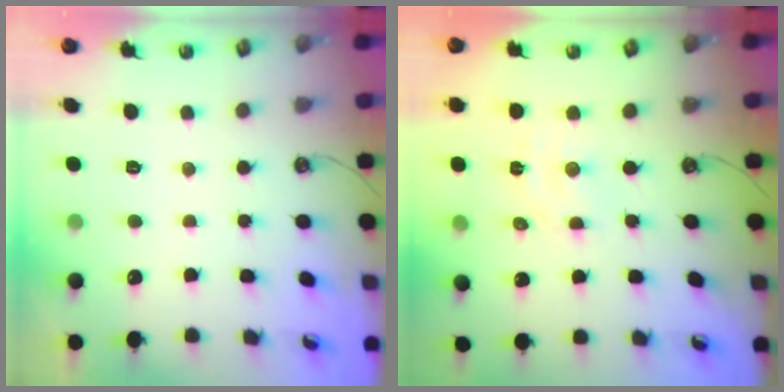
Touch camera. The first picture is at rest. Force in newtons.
{"total": 2.7, "press": 2.7, "slide": 0.1}